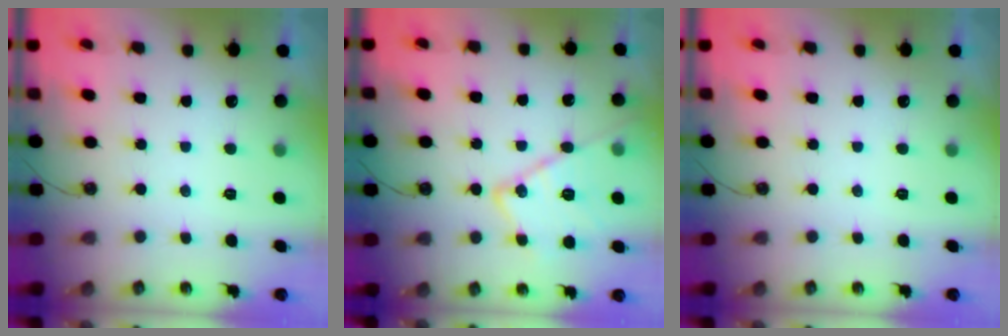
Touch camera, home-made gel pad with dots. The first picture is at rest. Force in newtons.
{"total": 15.9, "press": 15.9, "slide": 0.9}
{"total": 0.0}